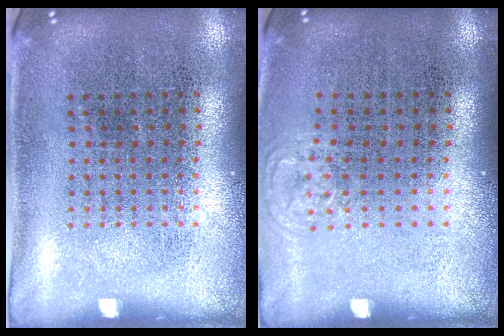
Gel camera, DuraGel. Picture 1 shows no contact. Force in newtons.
{"total": 0.5, "press": 0.5, "slide": 0.1}